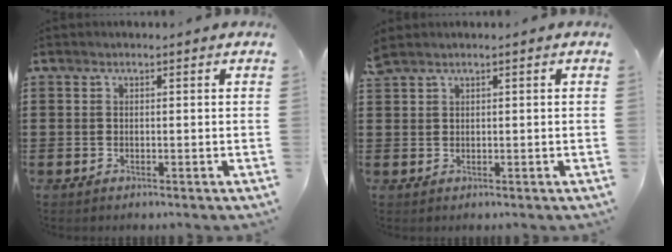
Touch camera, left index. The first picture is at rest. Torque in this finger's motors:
{"motor_torque": [0.32, -0.34, 0.01, 0.02]}